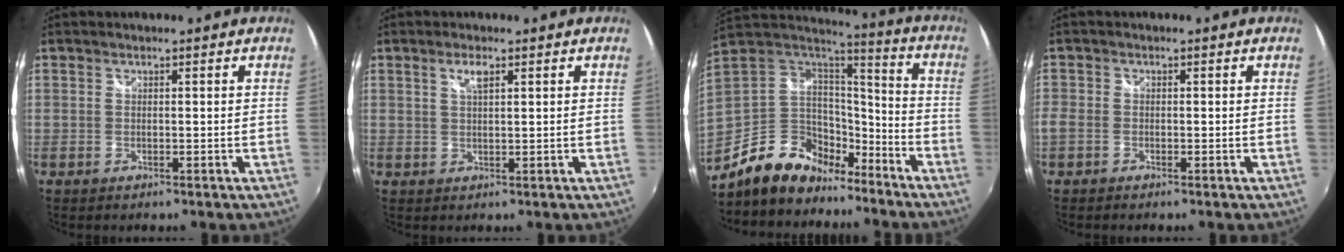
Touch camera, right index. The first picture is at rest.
{"total": 2.4, "force": [1.2, 0.7, 1.9], "torque": [-0.034, 0.002, 0.019]}
{"total": 18.3, "force": [-12.5, 11.1, 7.5], "torque": [-0.184, 0.021, -0.209]}
{"total": 2.6, "force": [-1.6, 1.6, 1.2], "torque": [-0.029, -0.005, -0.037]}